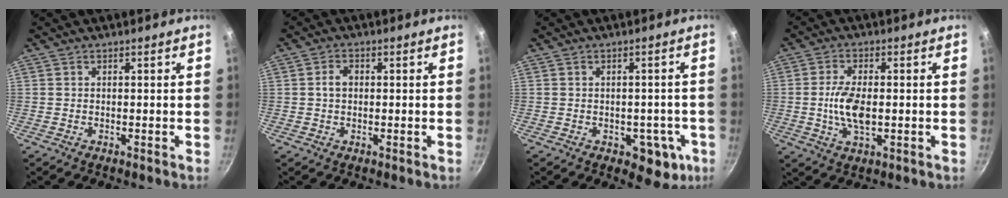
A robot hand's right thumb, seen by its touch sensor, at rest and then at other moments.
{"total": 2.5, "force": [0.2, 1.9, 1.7], "torque": [-0.021, 0.008, 0.002]}
{"total": 7.6, "force": [-2.5, 5.1, 5.1], "torque": [-0.012, 0.020, -0.021]}
{"total": 7.6, "force": [-0.5, 3.7, 6.7], "torque": [-0.130, 0.000, -0.010]}